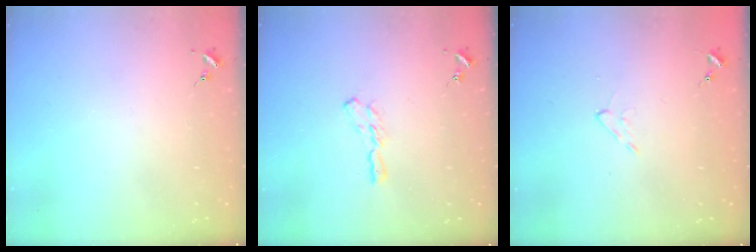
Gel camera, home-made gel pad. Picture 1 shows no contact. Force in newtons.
{"total": 5.8, "press": 5.8, "slide": 0.5}
{"total": 4.3, "press": 4.3, "slide": 0.7}